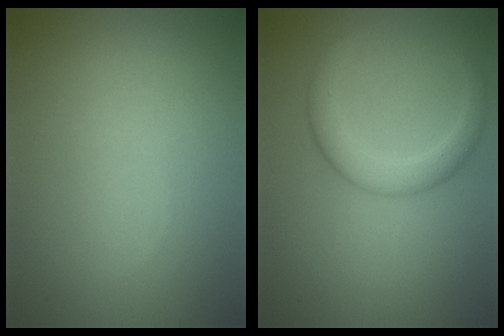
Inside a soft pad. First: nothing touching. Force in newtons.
{"total": 3.3, "press": 3.3, "slide": 0.2}